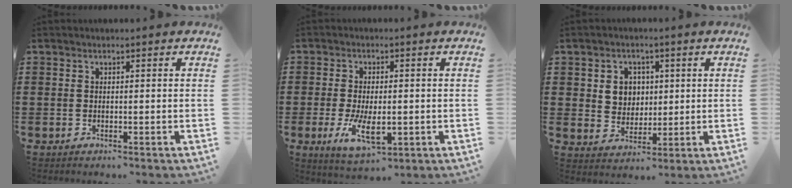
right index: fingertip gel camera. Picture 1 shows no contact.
{"total": 7.0, "force": [-1.3, 3.1, 6.1], "torque": [-0.122, -0.013, -0.025]}
{"total": 4.7, "force": [1.1, 4.2, 1.6], "torque": [-0.043, 0.011, 0.017]}